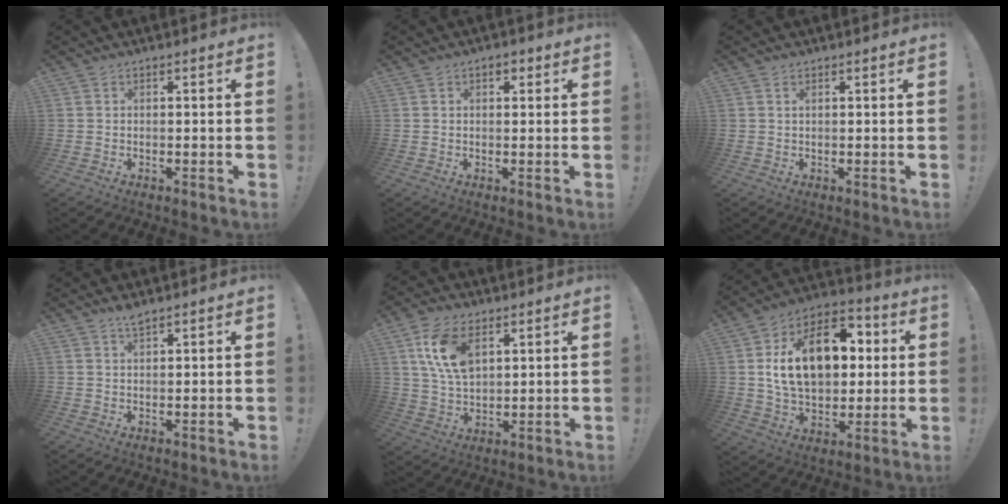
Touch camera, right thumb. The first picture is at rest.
{"total": 2.0, "force": [0.8, 1.3, 1.3], "torque": [-0.018, 0.000, 0.012]}
{"total": 1.0, "force": [0.5, 0.2, 0.9], "torque": [-0.015, 0.001, 0.008]}
{"total": 2.9, "force": [2.5, 0.4, 1.4], "torque": [-0.015, -0.014, 0.041]}
{"total": 12.8, "force": [5.5, 7.6, 8.6], "torque": [-0.169, -0.005, 0.104]}
{"total": 21.0, "force": [4.3, 13.4, 15.6], "torque": [-0.240, -0.003, 0.078]}